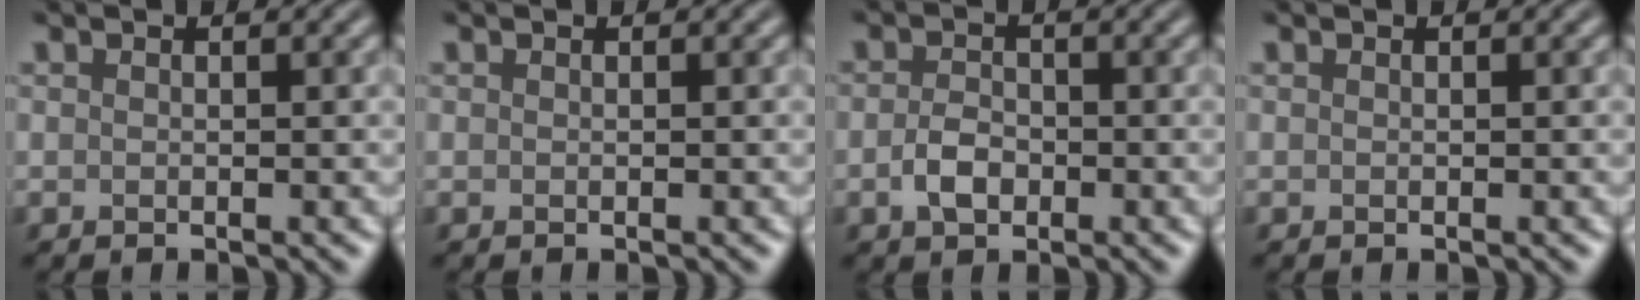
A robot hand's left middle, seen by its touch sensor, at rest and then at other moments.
{"total": 0.0}
{"total": 2.4, "force": [-0.7, 1.6, 1.6], "torque": [-0.033, 0.000, -0.018]}
{"total": 0.0}